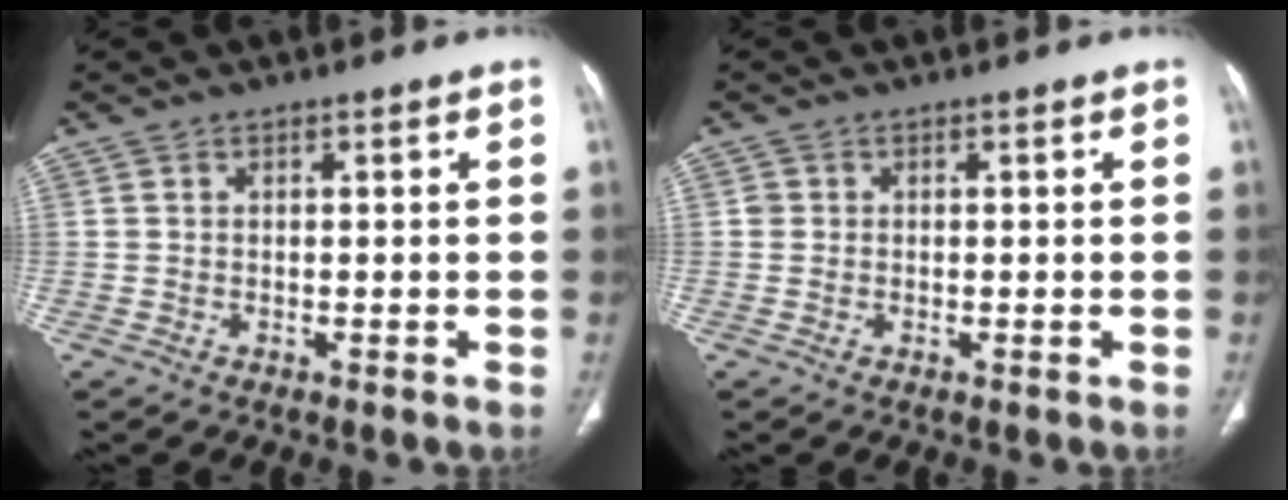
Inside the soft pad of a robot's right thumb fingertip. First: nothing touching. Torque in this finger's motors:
{"motor_torque": [0.15, 0.12, 0.47, 0.28, -0.06]}